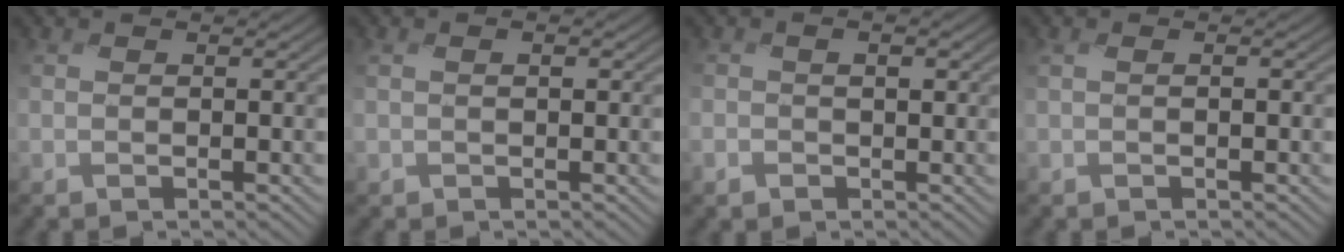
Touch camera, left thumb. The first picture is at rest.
{"total": 1.4, "force": [0.0, 0.9, 1.0], "torque": [-0.022, -0.001, 0.002]}
{"total": 2.0, "force": [-0.3, 1.6, 1.1], "torque": [-0.023, -0.004, -0.005]}
{"total": 1.3, "force": [-0.1, 0.6, 1.2], "torque": [-0.026, 0.000, 0.001]}